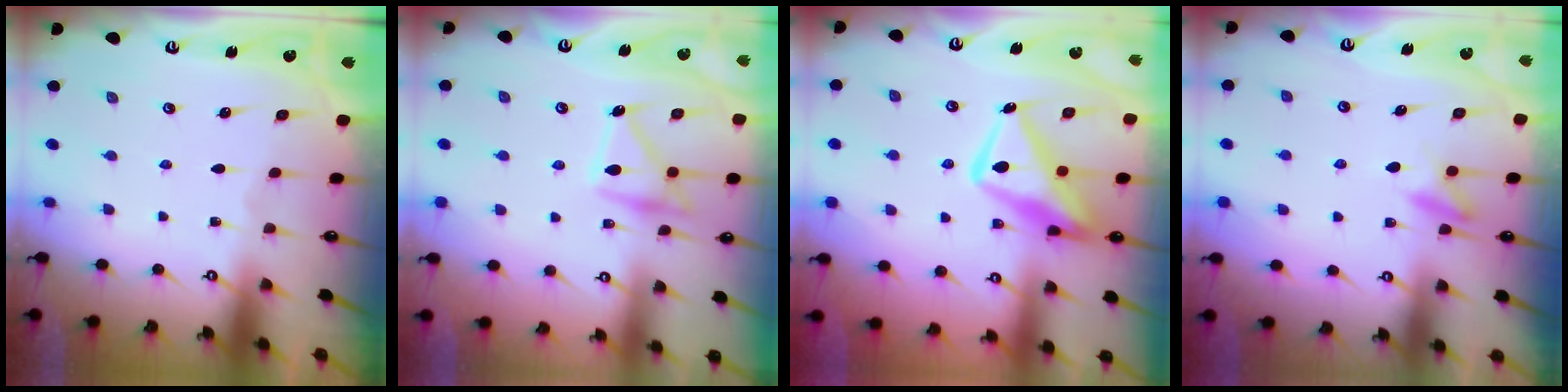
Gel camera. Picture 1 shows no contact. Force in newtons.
{"total": 15.7, "press": 15.7, "slide": 0.9}
{"total": 16.4, "press": 16.3, "slide": 1.6}
{"total": 8.0, "press": 7.9, "slide": 1.0}